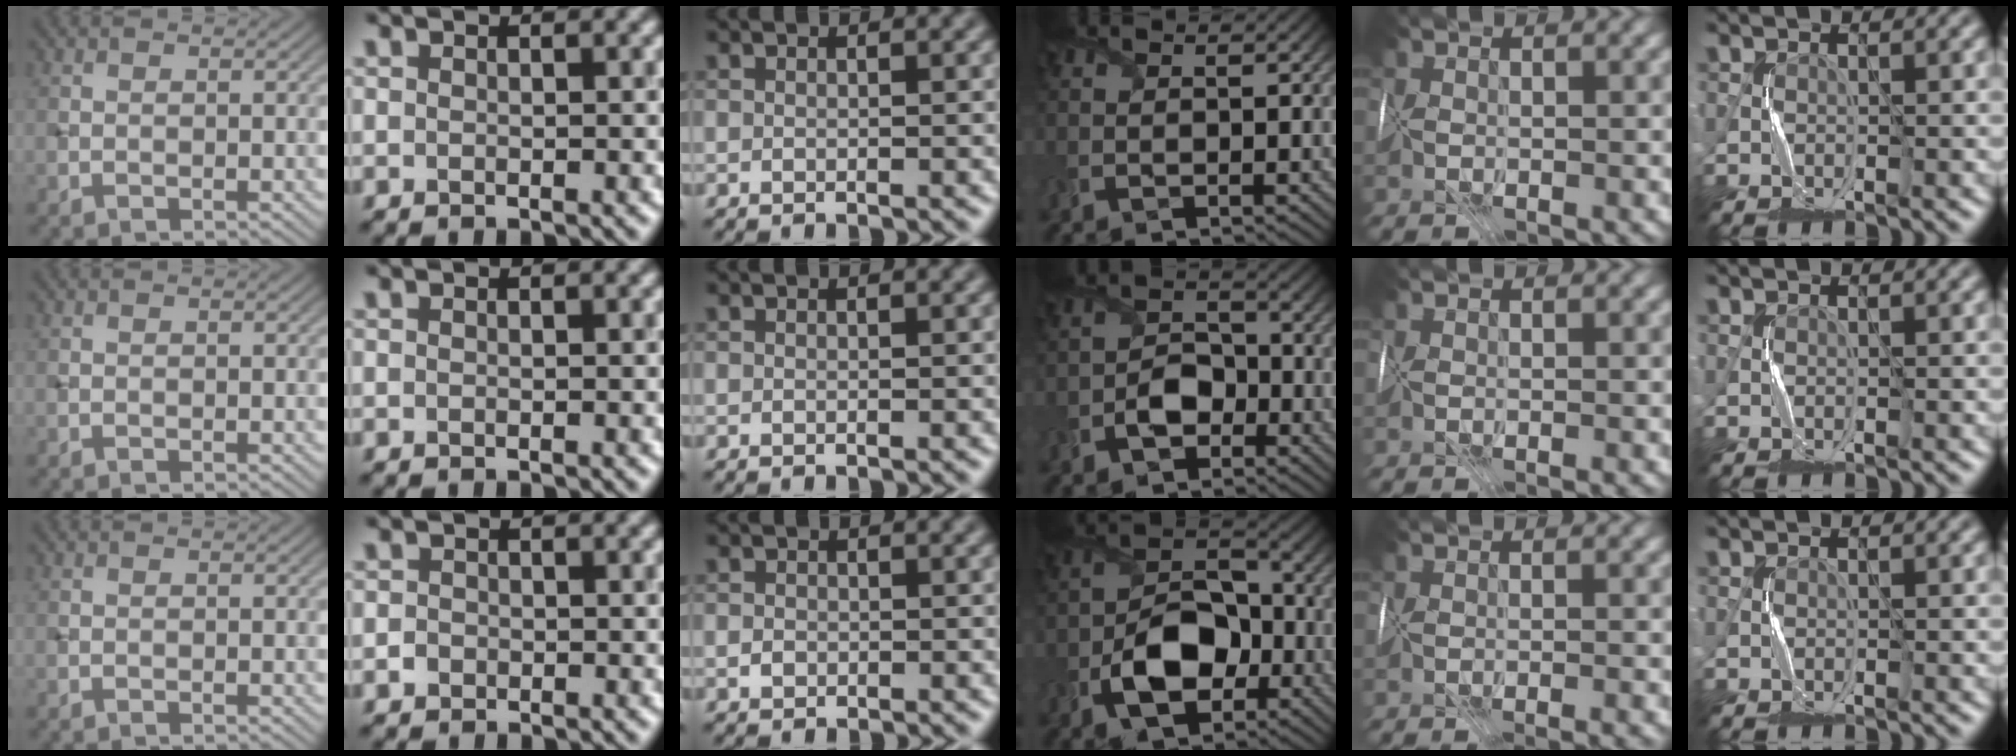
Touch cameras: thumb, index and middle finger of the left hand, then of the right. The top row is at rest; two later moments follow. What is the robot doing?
{"motion": "fold", "object": "tissue"}